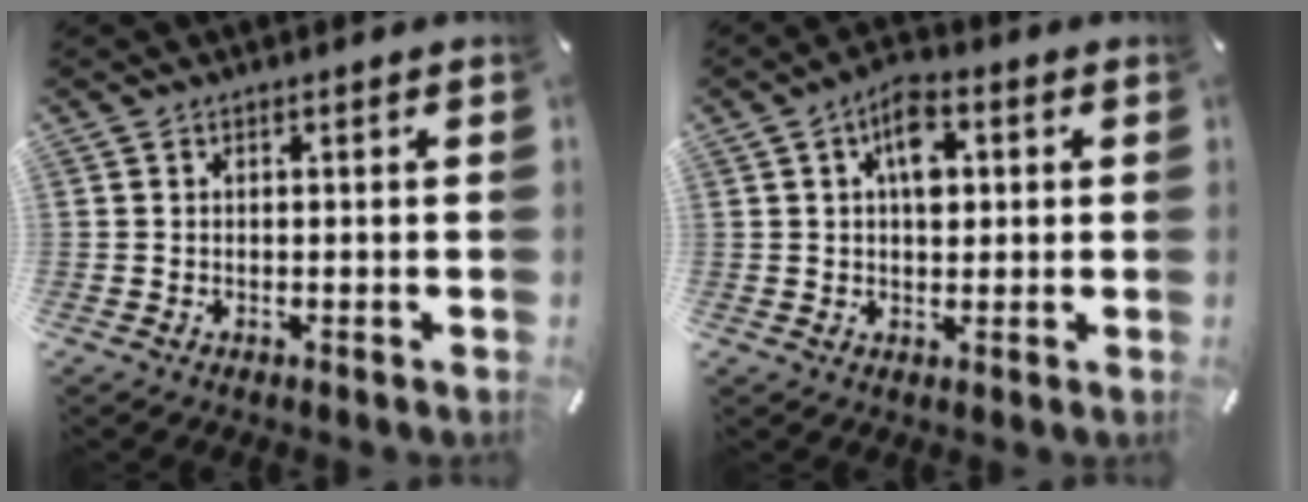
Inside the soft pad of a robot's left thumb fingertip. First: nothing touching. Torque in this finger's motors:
{"motor_torque": [1.99, 1.88, 0.58, -0.61, 0.07]}